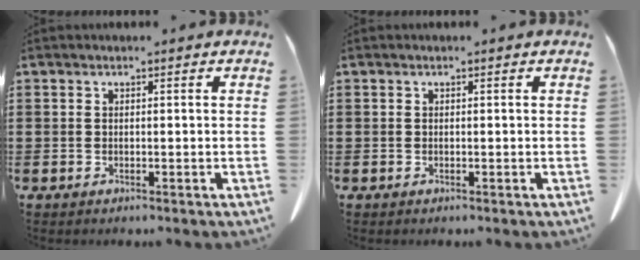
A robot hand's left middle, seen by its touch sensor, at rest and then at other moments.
{"total": 0.0}